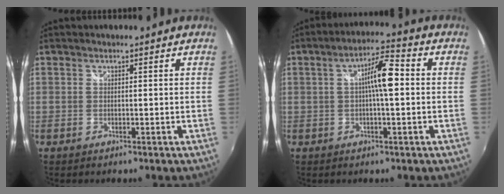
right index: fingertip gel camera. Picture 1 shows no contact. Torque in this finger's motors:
{"motor_torque": [1.09, -0.07, 0.39, 0.11]}